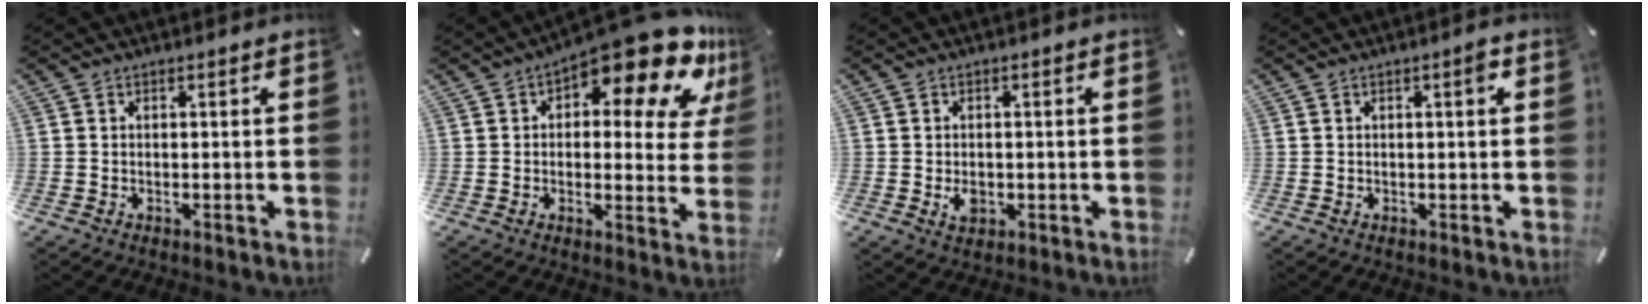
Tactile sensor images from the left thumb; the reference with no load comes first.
{"total": 17.7, "force": [11.2, 5.9, 12.4], "torque": [-0.162, -0.088, 0.182]}
{"total": 3.0, "force": [-0.5, 2.3, 1.9], "torque": [-0.033, -0.003, -0.011]}
{"total": 2.0, "force": [0.5, 0.4, 1.9], "torque": [-0.029, 0.002, 0.005]}